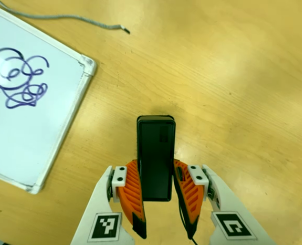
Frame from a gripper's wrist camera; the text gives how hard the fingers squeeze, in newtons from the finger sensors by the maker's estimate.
{"total": 6.3, "left": 4.2, "right": 8.4}